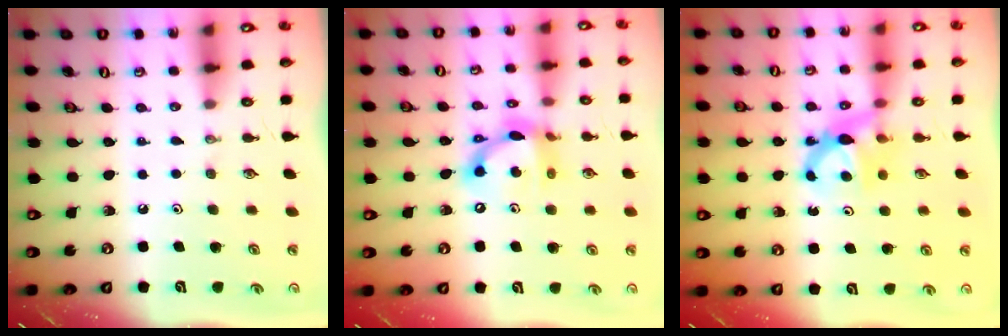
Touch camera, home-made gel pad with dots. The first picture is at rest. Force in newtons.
{"total": 13.6, "press": 13.5, "slide": 0.6}
{"total": 6.9, "press": 6.9, "slide": 0.4}